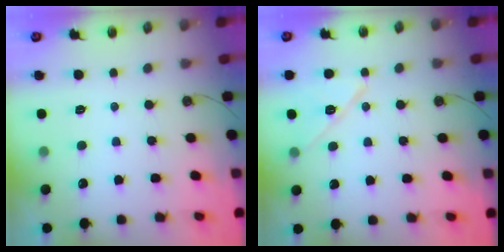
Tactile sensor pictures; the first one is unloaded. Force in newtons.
{"total": 10.8, "press": 10.7, "slide": 0.9}